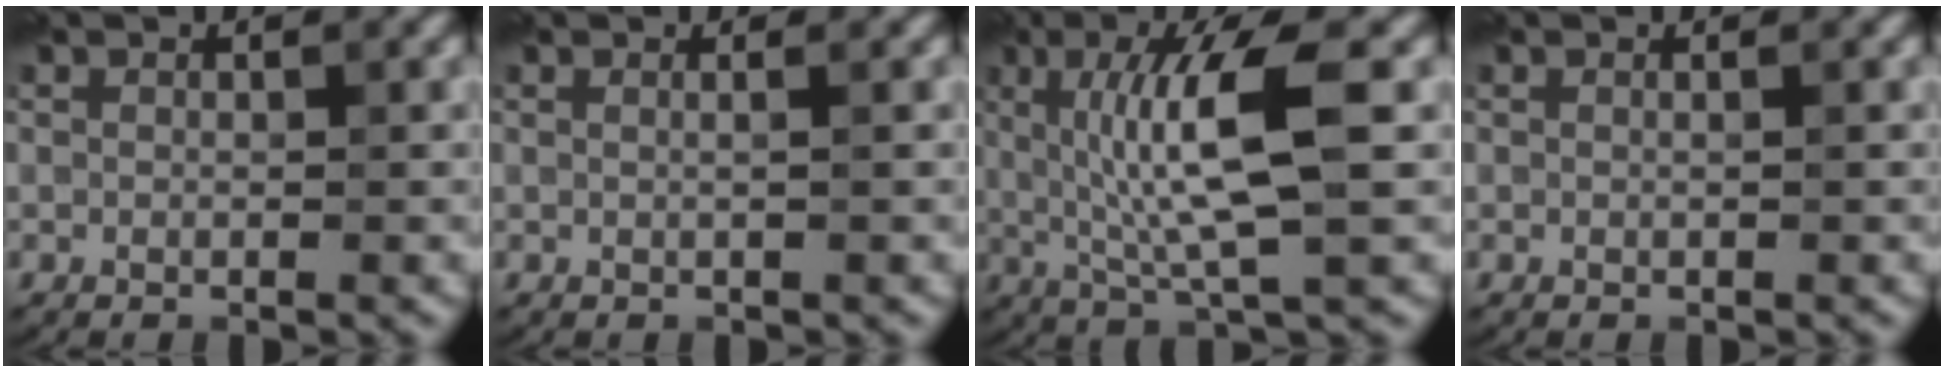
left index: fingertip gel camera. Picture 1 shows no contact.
{"total": 0.6, "force": [0.4, 0.0, 0.5], "torque": [-0.011, -0.005, -0.001]}
{"total": 7.6, "force": [1.1, 1.4, 7.4], "torque": [-0.133, -0.001, 0.020]}
{"total": 0.0}